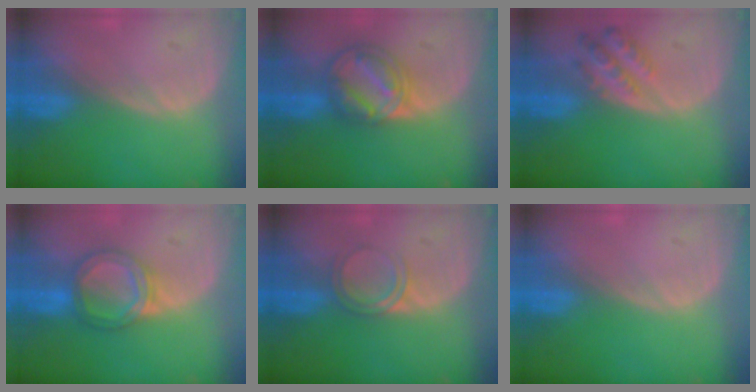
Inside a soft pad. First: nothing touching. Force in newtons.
{"total": 8.1, "press": 6.9, "slide": 4.4}
{"total": 4.9, "press": 4.9, "slide": 0.4}
{"total": 6.1, "press": 5.6, "slide": 2.4}
{"total": 3.0, "press": 3.0, "slide": 0.3}
{"total": 0.0}